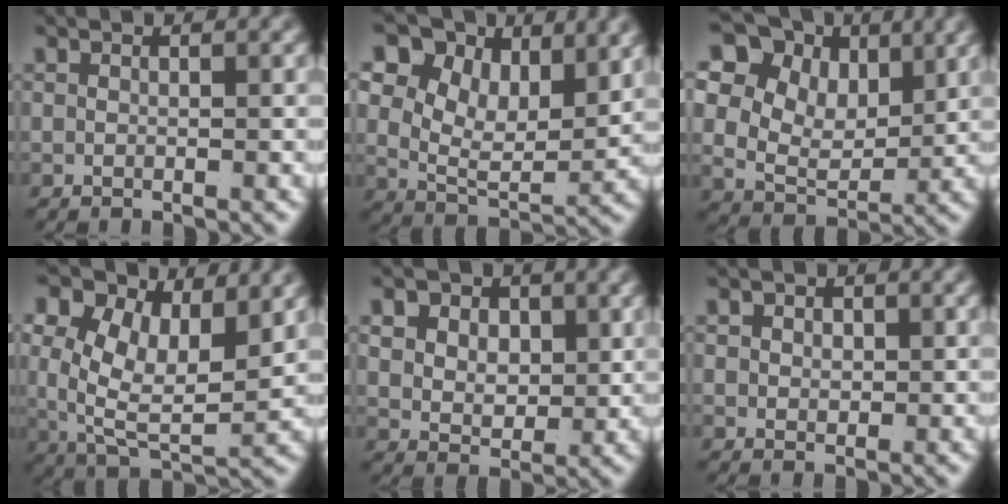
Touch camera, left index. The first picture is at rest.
{"total": 12.6, "force": [4.7, 8.6, 7.9], "torque": [-0.138, -0.003, 0.063]}
{"total": 13.7, "force": [4.6, 10.4, 7.6], "torque": [-0.144, 0.001, 0.061]}
{"total": 12.3, "force": [1.8, 9.1, 8.0], "torque": [-0.167, -0.033, 0.033]}
{"total": 5.7, "force": [1.3, 4.5, 3.2], "torque": [-0.067, -0.026, 0.033]}
{"total": 1.9, "force": [0.6, 1.5, 1.0], "torque": [-0.016, -0.007, 0.014]}